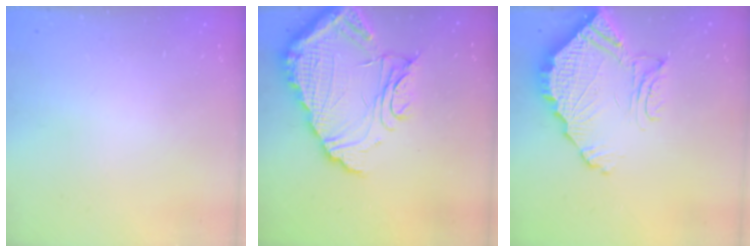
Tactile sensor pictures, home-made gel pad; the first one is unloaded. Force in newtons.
{"total": 17.8, "press": 17.7, "slide": 2.2}
{"total": 15.9, "press": 15.8, "slide": 1.7}